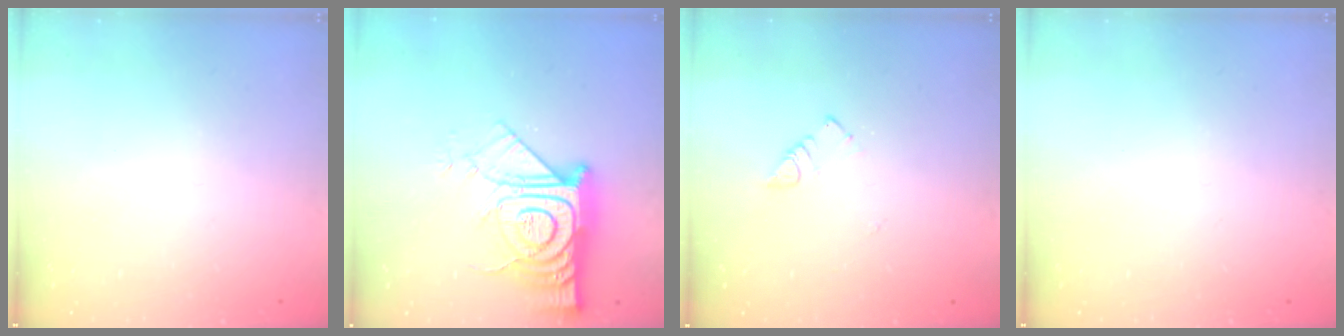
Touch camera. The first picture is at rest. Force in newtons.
{"total": 17.3, "press": 17.2, "slide": 1.2}
{"total": 3.0, "press": 2.9, "slide": 0.4}
{"total": 0.0}